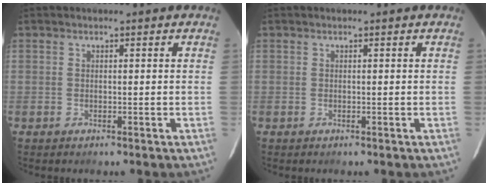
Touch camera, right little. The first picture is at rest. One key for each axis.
{"total": 0.0}